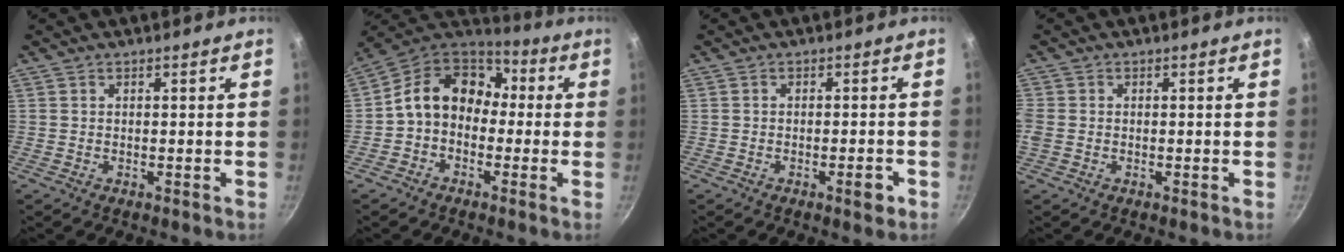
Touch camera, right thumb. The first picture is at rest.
{"total": 13.2, "force": [0.0, 10.5, 8.0], "torque": [-0.100, 0.047, -0.025]}
{"total": 1.7, "force": [-1.0, 0.7, 1.2], "torque": [-0.013, 0.013, -0.012]}
{"total": 2.9, "force": [-0.4, 2.4, 1.7], "torque": [-0.038, 0.000, -0.012]}